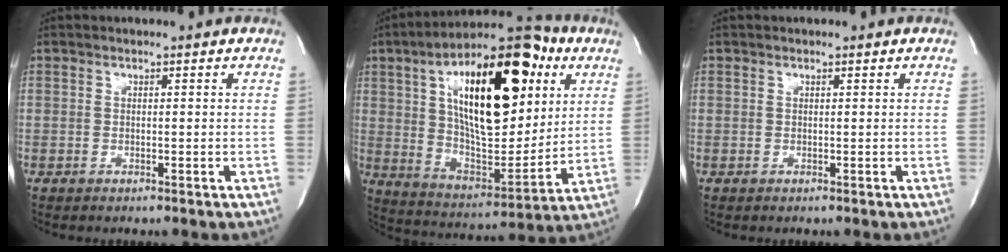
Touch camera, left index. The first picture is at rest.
{"total": 25.5, "force": [8.5, 9.4, 22.2], "torque": [-0.381, 0.018, 0.130]}
{"total": 0.0}